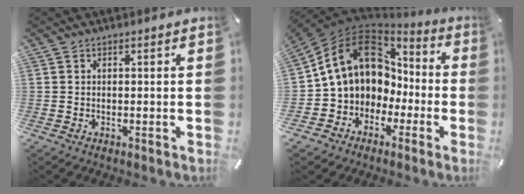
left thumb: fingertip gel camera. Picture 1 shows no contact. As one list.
[{"total": 15.1, "force": [3.4, 12.7, 7.5], "torque": [-0.164, -0.008, 0.068]}]